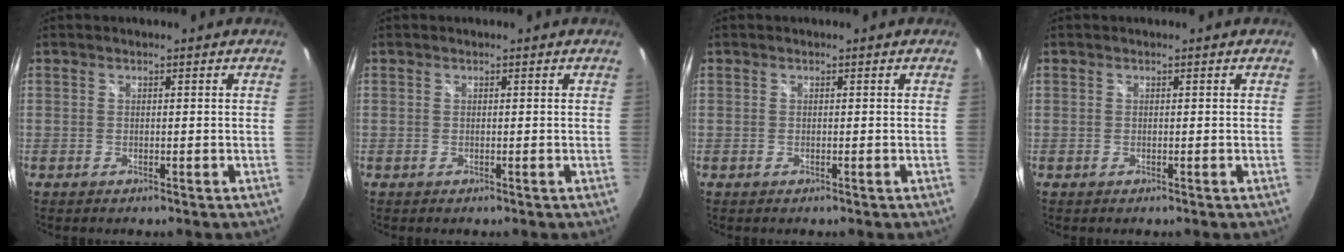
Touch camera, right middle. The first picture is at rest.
{"total": 0.0}
{"total": 0.0}
{"total": 0.0}